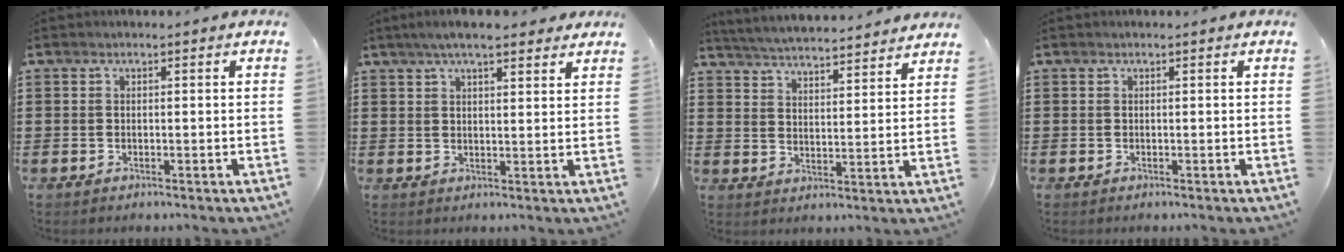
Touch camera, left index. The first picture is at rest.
{"total": 5.5, "force": [4.3, 1.1, 3.2], "torque": [-0.070, 0.002, 0.078]}
{"total": 4.5, "force": [4.4, -0.5, 0.5], "torque": [-0.031, -0.035, 0.074]}
{"total": 0.0}